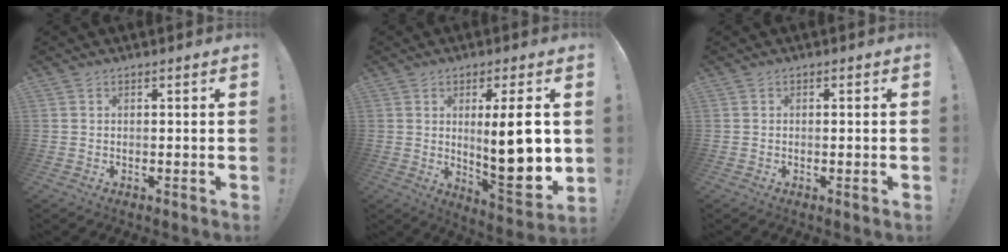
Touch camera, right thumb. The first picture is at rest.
{"total": 14.8, "force": [2.0, 3.1, 14.3], "torque": [-0.217, -0.024, 0.024]}
{"total": 1.3, "force": [-0.2, -0.1, 1.2], "torque": [-0.016, -0.003, -0.006]}